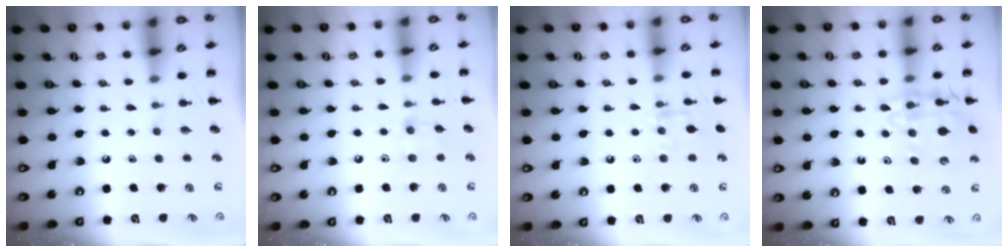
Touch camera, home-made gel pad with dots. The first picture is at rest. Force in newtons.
{"total": 4.0, "press": 3.7, "slide": 1.4}
{"total": 8.4, "press": 8.4, "slide": 0.7}
{"total": 14.3, "press": 14.1, "slide": 2.7}